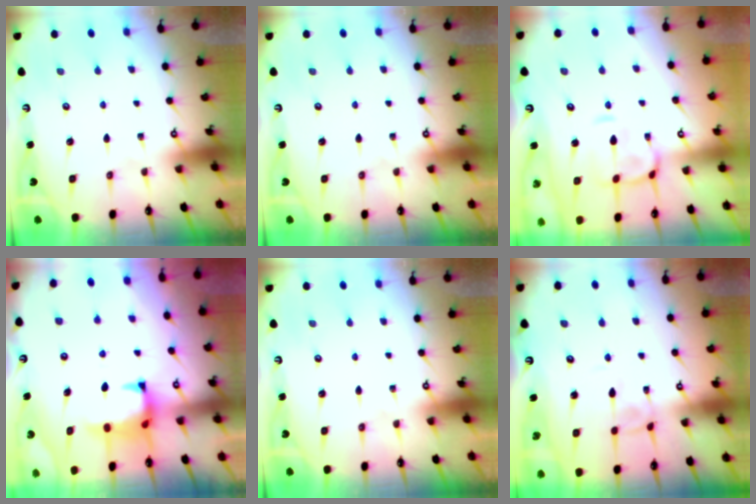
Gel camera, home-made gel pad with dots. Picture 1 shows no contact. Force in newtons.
{"total": 0.0}
{"total": 3.1, "press": 3.0, "slide": 1.1}
{"total": 0.9, "press": 0.3, "slide": 0.8}
{"total": 0.0}
{"total": 3.5, "press": 3.5, "slide": 0.1}